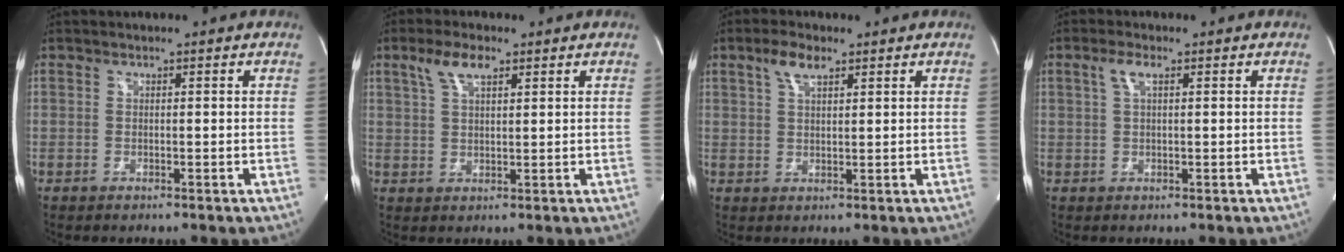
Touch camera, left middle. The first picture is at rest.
{"total": 5.0, "force": [3.0, 1.6, 3.7], "torque": [-0.083, 0.013, 0.060]}
{"total": 4.0, "force": [2.4, 1.3, 2.9], "torque": [-0.063, 0.010, 0.049]}
{"total": 2.6, "force": [1.1, 0.6, 2.2], "torque": [-0.052, 0.010, 0.023]}